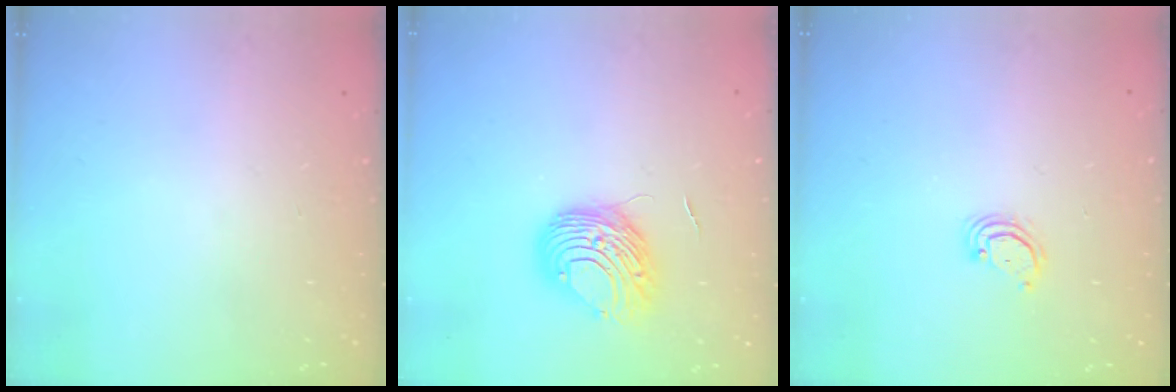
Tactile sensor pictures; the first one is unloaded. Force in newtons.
{"total": 8.8, "press": 8.8, "slide": 0.8}
{"total": 2.9, "press": 2.9, "slide": 0.2}